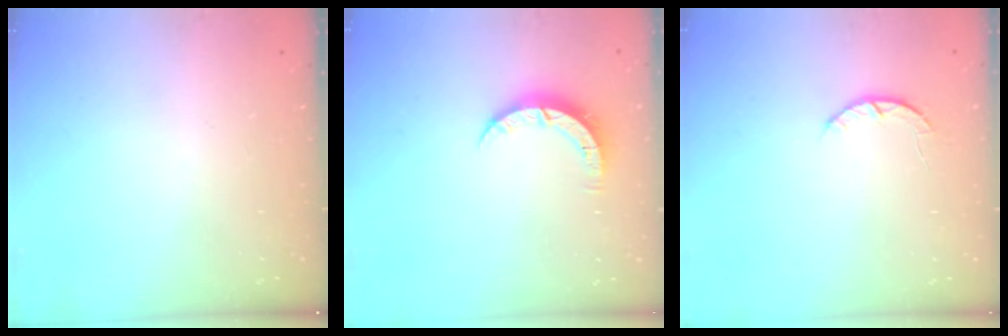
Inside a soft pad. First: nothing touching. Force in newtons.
{"total": 4.4, "press": 4.4, "slide": 0.3}
{"total": 2.6, "press": 2.5, "slide": 0.4}